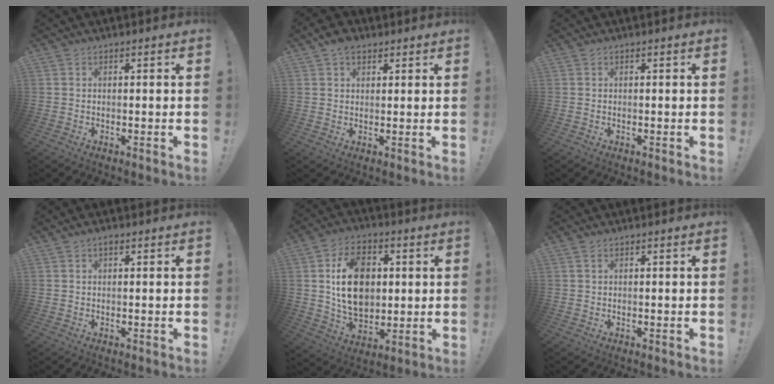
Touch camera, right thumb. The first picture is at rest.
{"total": 4.6, "force": [2.9, 3.0, 1.9], "torque": [-0.024, -0.012, 0.052]}
{"total": 0.0}
{"total": 0.9, "force": [0.6, 0.6, 0.3], "torque": [-0.003, 0.001, 0.010]}
{"total": 17.2, "force": [2.8, 12.4, 11.5], "torque": [-0.177, -0.002, 0.053]}
{"total": 0.7, "force": [0.4, 0.3, 0.4], "torque": [-0.012, 0.002, 0.009]}